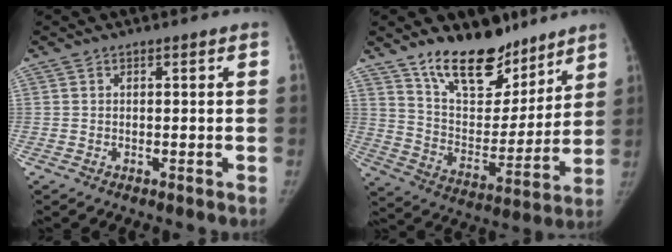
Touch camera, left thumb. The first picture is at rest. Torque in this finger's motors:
{"motor_torque": [0.53, 0.52, 1.03, -1.74, 0.07]}